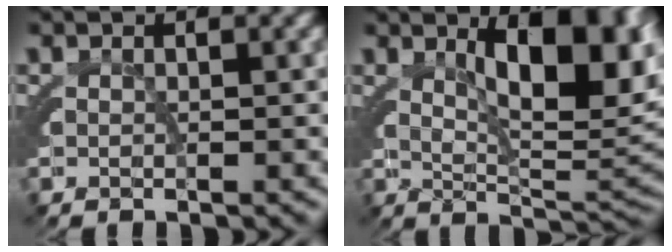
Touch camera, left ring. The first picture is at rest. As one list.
[{"total": 9.3, "force": [3.0, 3.4, 8.1], "torque": [-0.095, 0.016, 0.043]}]